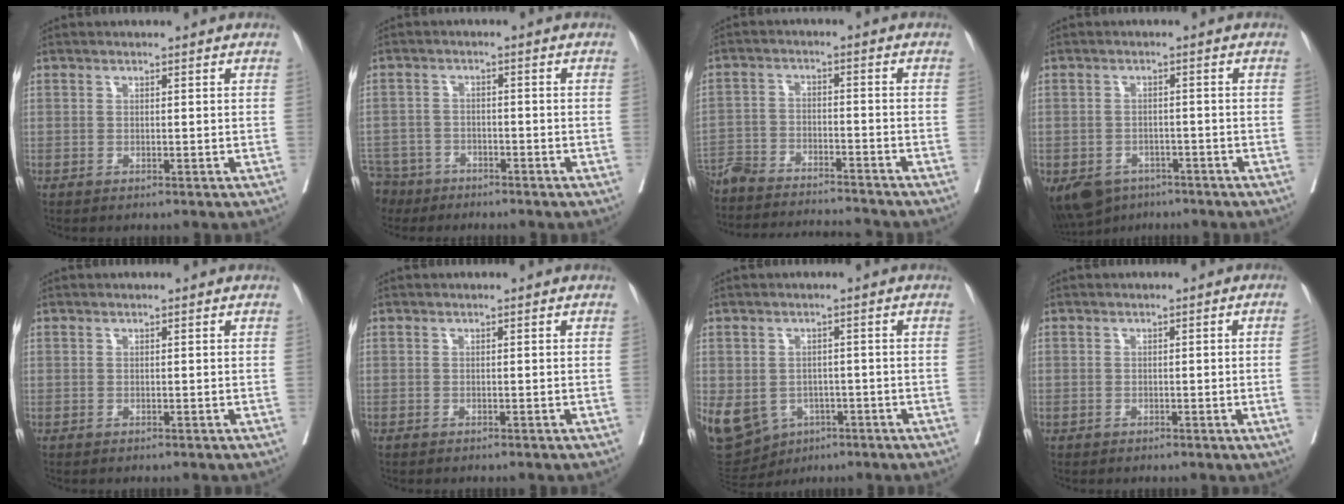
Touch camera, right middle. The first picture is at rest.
{"total": 8.0, "force": [-6.4, 4.8, 1.0], "torque": [-0.037, -0.005, -0.116]}
{"total": 17.1, "force": [-16.3, 1.4, 5.1], "torque": [-0.097, -0.009, -0.244]}
{"total": 9.0, "force": [-6.0, 6.0, 2.9], "torque": [-0.065, -0.010, -0.084]}
{"total": 0.0}
{"total": 0.0}
{"total": 19.2, "force": [-7.1, 15.7, 8.3], "torque": [-0.253, -0.005, -0.090]}
{"total": 1.8, "force": [-0.3, 0.0, 1.7], "torque": [-0.026, 0.005, -0.003]}